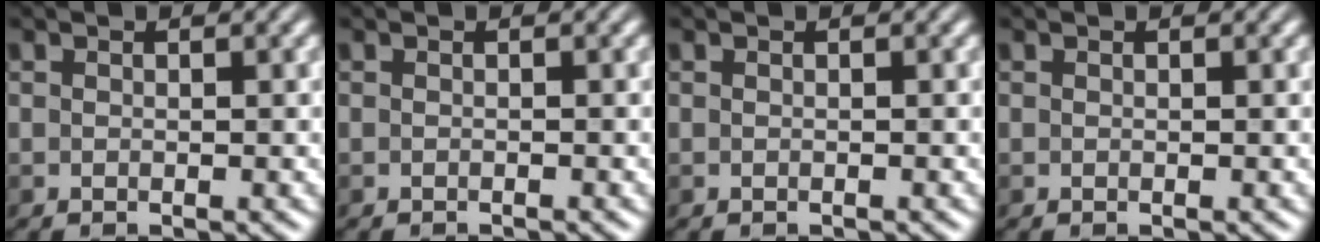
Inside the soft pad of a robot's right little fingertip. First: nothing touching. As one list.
[{"total": 0.7, "force": [-0.7, -0.1, 0.1], "torque": [0.001, -0.004, -0.009]}, {"total": 0.0}, {"total": 0.0}]